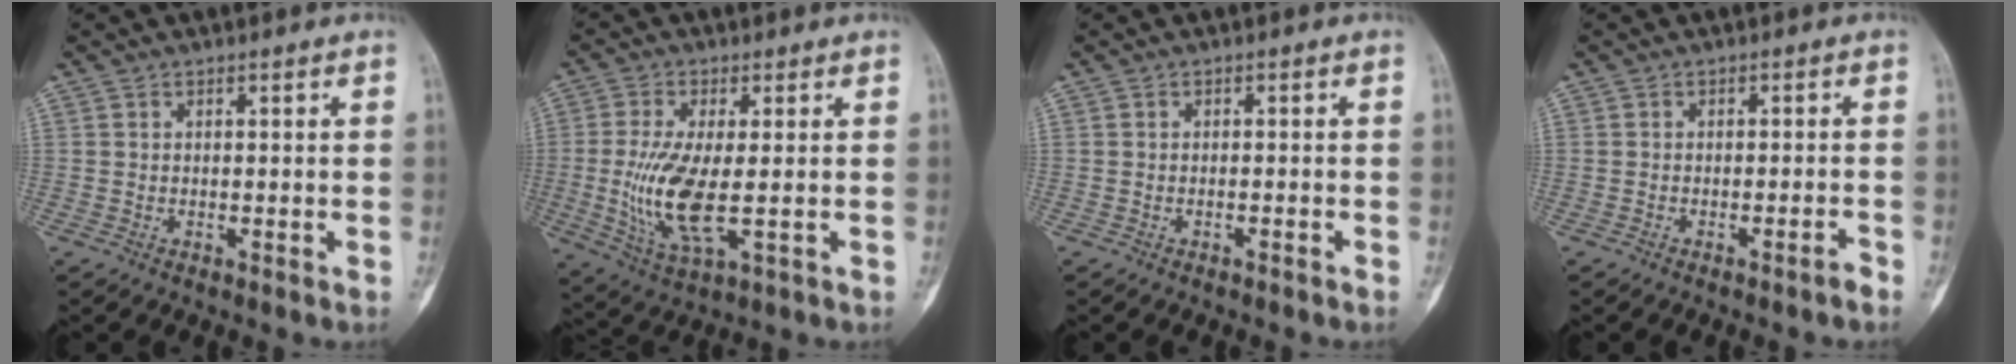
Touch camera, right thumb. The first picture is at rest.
{"total": 11.5, "force": [-1.0, 4.1, 10.7], "torque": [-0.234, -0.017, -0.010]}
{"total": 0.7, "force": [-0.6, 0.1, 0.4], "torque": [-0.014, 0.012, -0.005]}
{"total": 1.6, "force": [-1.3, -0.1, 1.0], "torque": [-0.017, 0.011, -0.019]}